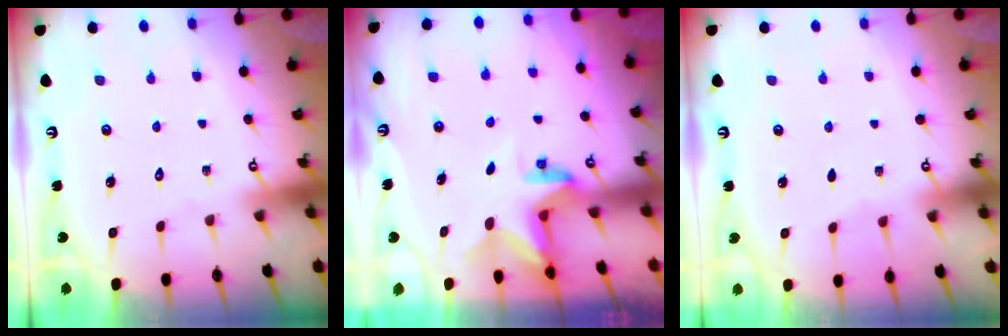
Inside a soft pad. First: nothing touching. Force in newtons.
{"total": 2.8, "press": 2.8, "slide": 0.2}
{"total": 1.6, "press": 1.5, "slide": 0.3}